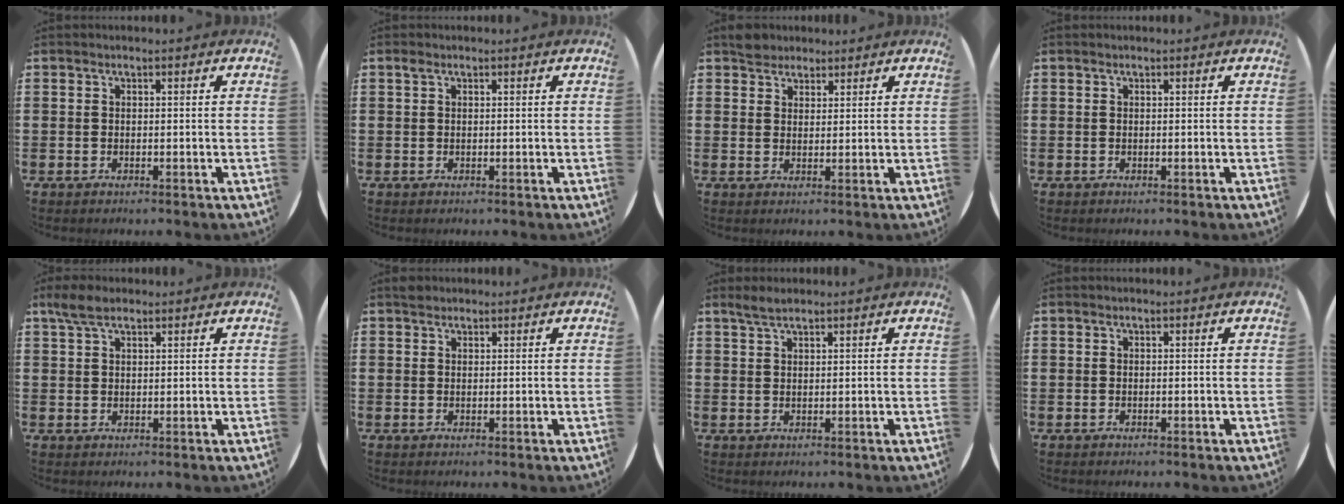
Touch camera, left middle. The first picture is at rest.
{"total": 0.5, "force": [0.3, 0.4, 0.3], "torque": [0.002, -0.001, 0.004]}
{"total": 2.7, "force": [2.4, 1.2, -0.1], "torque": [0.002, 0.004, 0.047]}
{"total": 0.0}
{"total": 3.5, "force": [2.5, 1.4, 2.0], "torque": [-0.036, 0.004, 0.044]}
{"total": 1.0, "force": [0.9, 0.5, 0.1], "torque": [0.005, 0.000, 0.016]}
{"total": 2.0, "force": [1.7, 0.4, 1.0], "torque": [-0.022, 0.004, 0.031]}
{"total": 0.0}